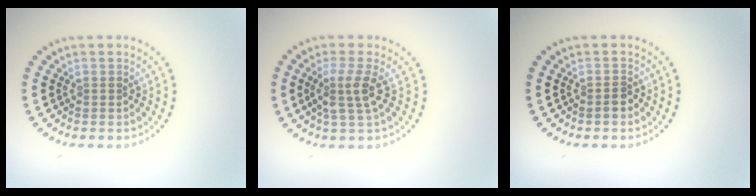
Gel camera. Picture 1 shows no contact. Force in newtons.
{"total": 2.8, "press": 2.3, "slide": 1.7}
{"total": 1.3, "press": 1.1, "slide": 0.7}